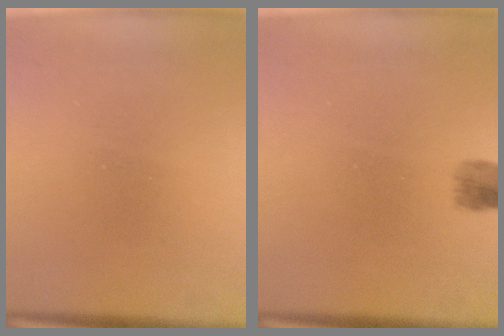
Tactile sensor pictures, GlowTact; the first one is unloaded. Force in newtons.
{"total": 1.3}